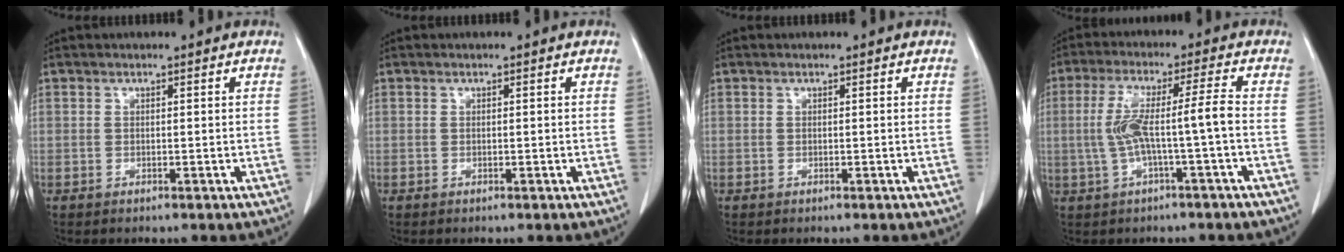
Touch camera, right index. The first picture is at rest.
{"total": 0.0}
{"total": 0.0}
{"total": 7.6, "force": [-1.0, -0.5, 7.5], "torque": [-0.151, 0.023, -0.012]}